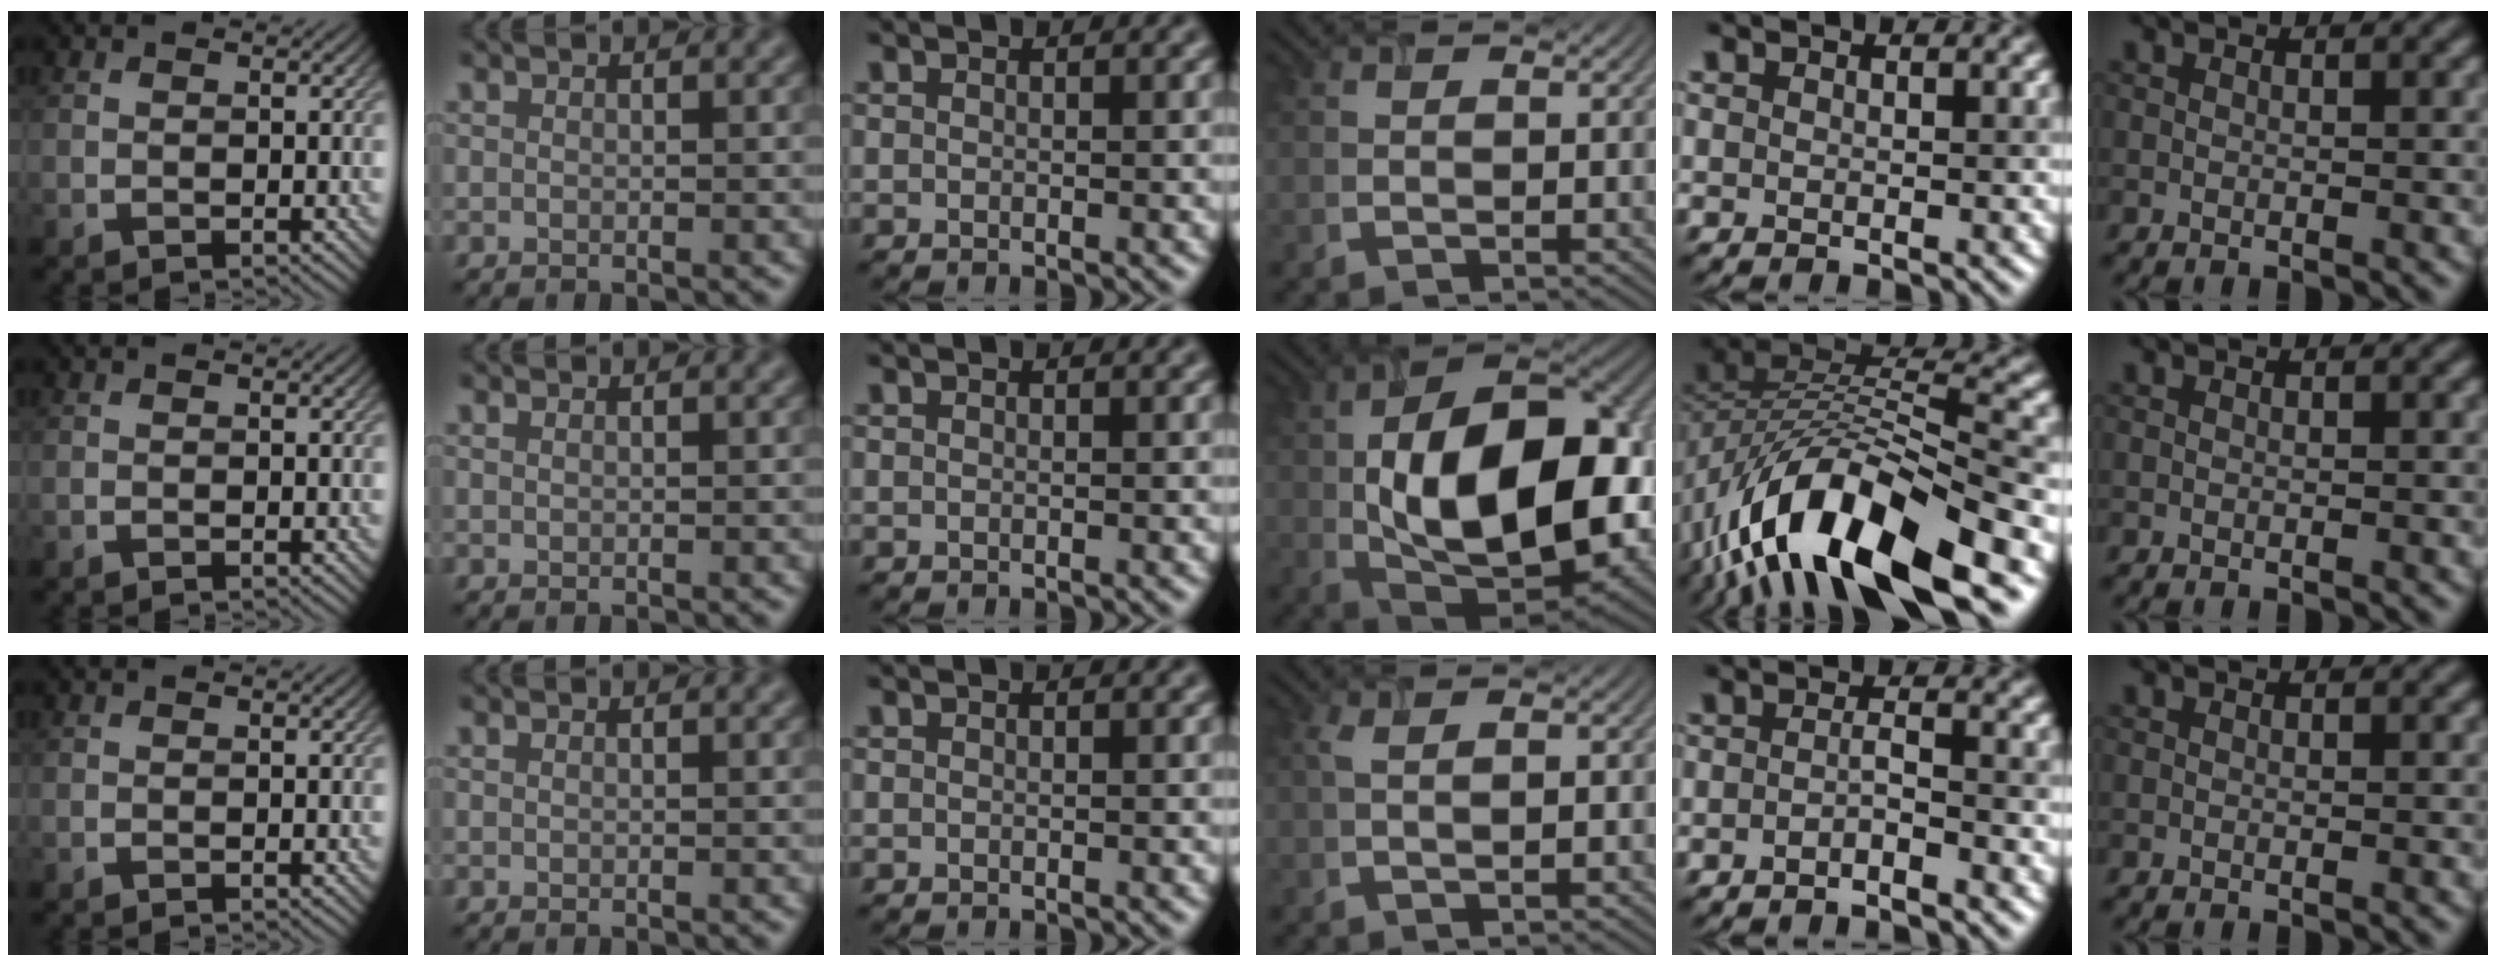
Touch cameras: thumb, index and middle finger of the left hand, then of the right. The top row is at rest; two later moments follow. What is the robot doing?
{"motion": "extract", "object": "airpods case & airpods"}